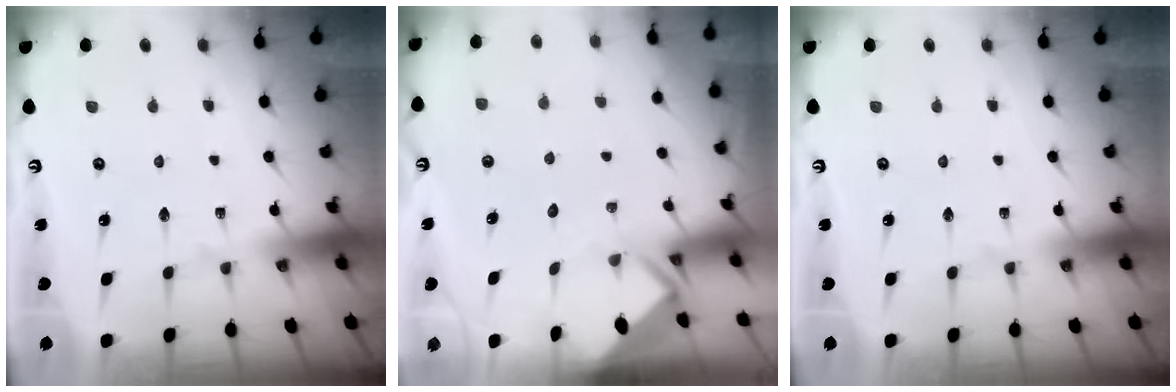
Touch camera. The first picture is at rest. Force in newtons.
{"total": 3.7, "press": 3.7, "slide": 0.2}
{"total": 0.0}